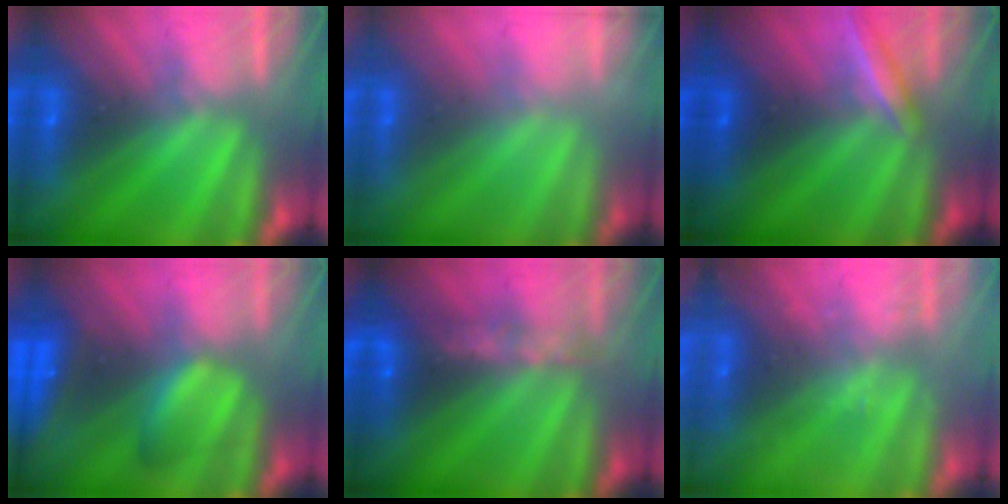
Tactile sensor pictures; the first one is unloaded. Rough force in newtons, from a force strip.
{"total": 1.7}
{"total": 1.9}
{"total": 7.5}
{"total": 9.0}
{"total": 2.2}